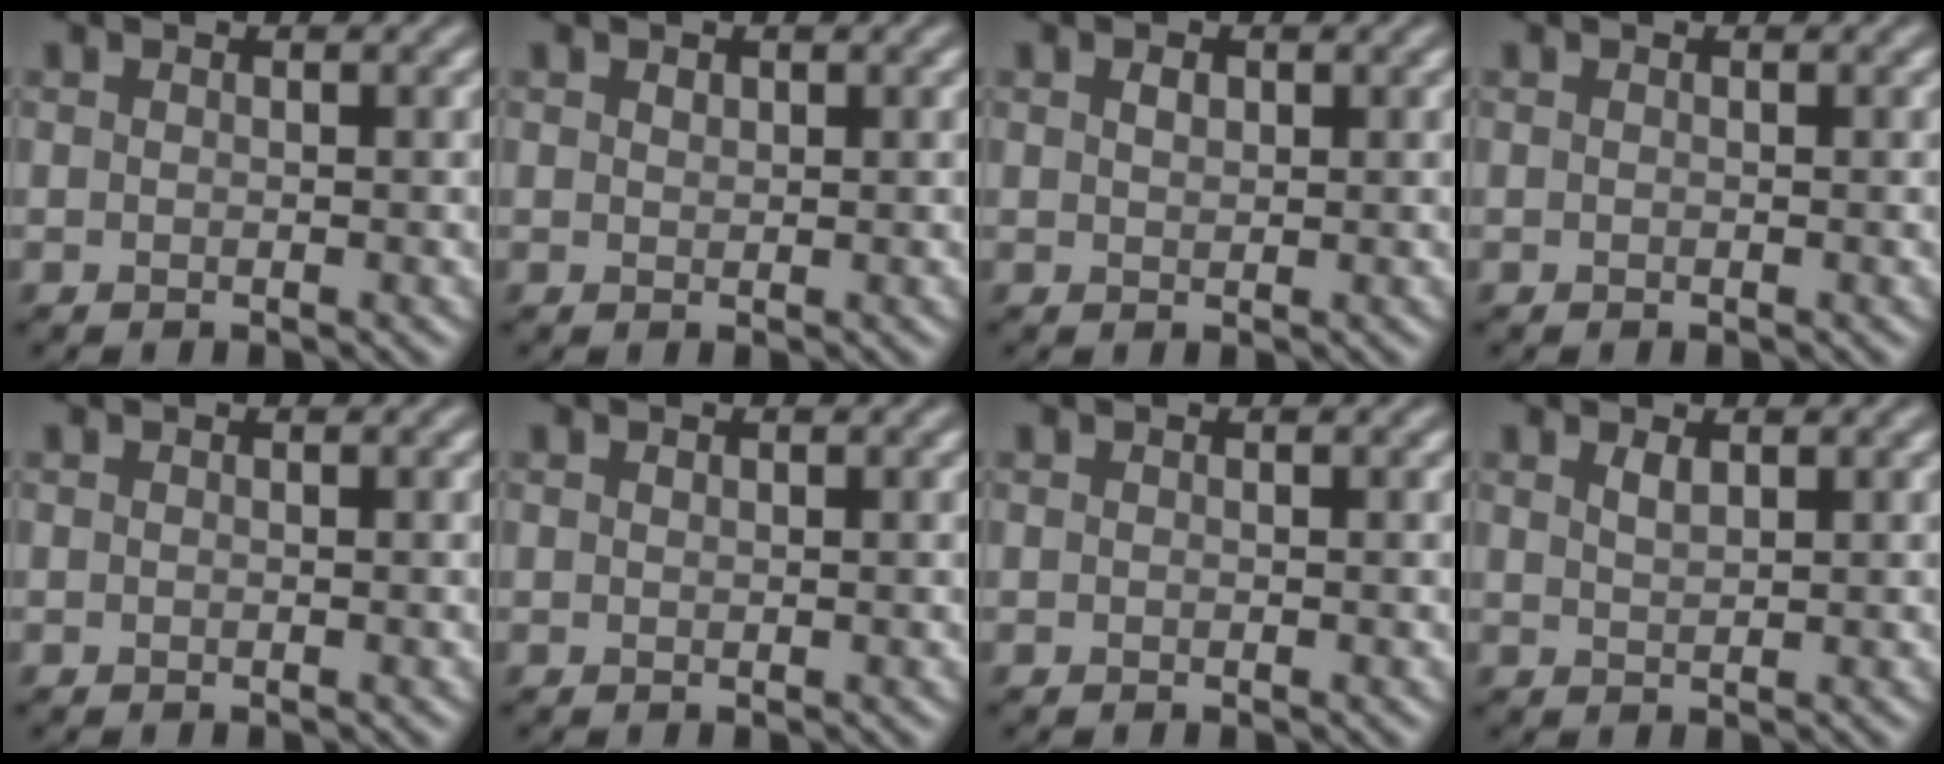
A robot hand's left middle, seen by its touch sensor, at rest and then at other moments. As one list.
[{"total": 0.6, "force": [0.4, 0.4, 0.3], "torque": [-0.006, -0.002, 0.010]}, {"total": 1.0, "force": [0.5, 0.6, 0.6], "torque": [-0.012, 0.001, 0.009]}, {"total": 0.0}, {"total": 0.0}, {"total": 0.0}, {"total": 0.0}, {"total": 1.1, "force": [0.8, 0.3, 0.7], "torque": [-0.016, 0.000, 0.016]}]